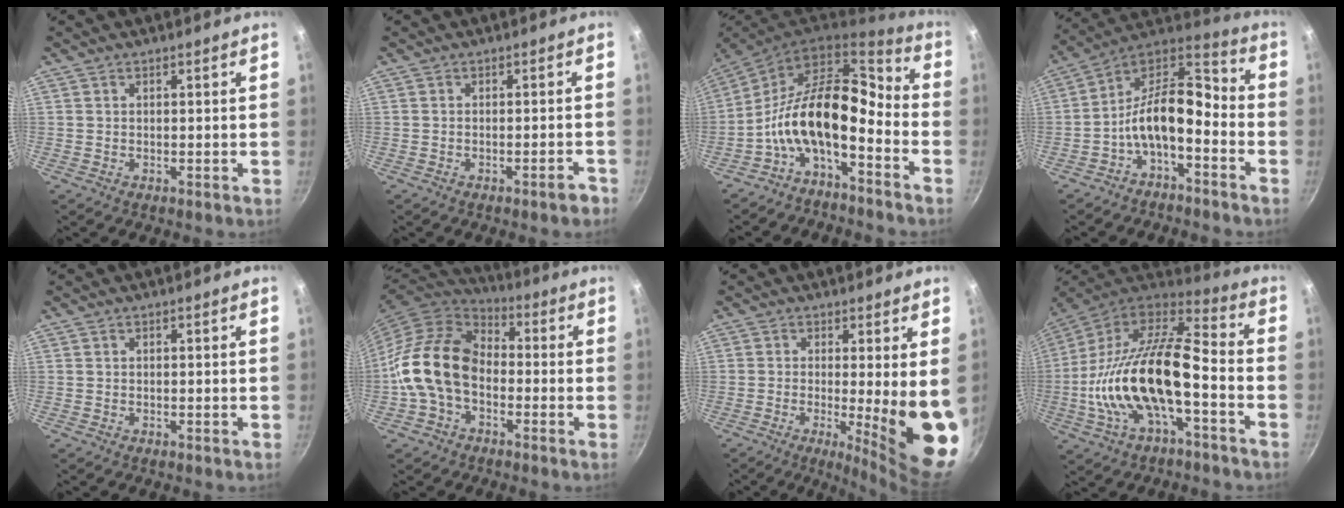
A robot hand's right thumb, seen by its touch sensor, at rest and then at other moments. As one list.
[{"total": 2.4, "force": [-1.7, 0.4, 1.7], "torque": [-0.019, 0.018, -0.016]}, {"total": 14.8, "force": [-5.5, 7.1, 11.8], "torque": [-0.206, 0.079, -0.119]}, {"total": 13.8, "force": [-4.6, 6.8, 11.0], "torque": [-0.190, 0.071, -0.097]}, {"total": 0.0}, {"total": 15.2, "force": [-2.5, 10.7, 10.6], "torque": [-0.167, 0.037, -0.065]}, {"total": 13.0, "force": [-1.1, 2.2, 12.8], "torque": [-0.161, -0.029, -0.008]}, {"total": 23.0, "force": [-5.4, 9.5, 20.2], "torque": [-0.379, 0.041, -0.109]}]